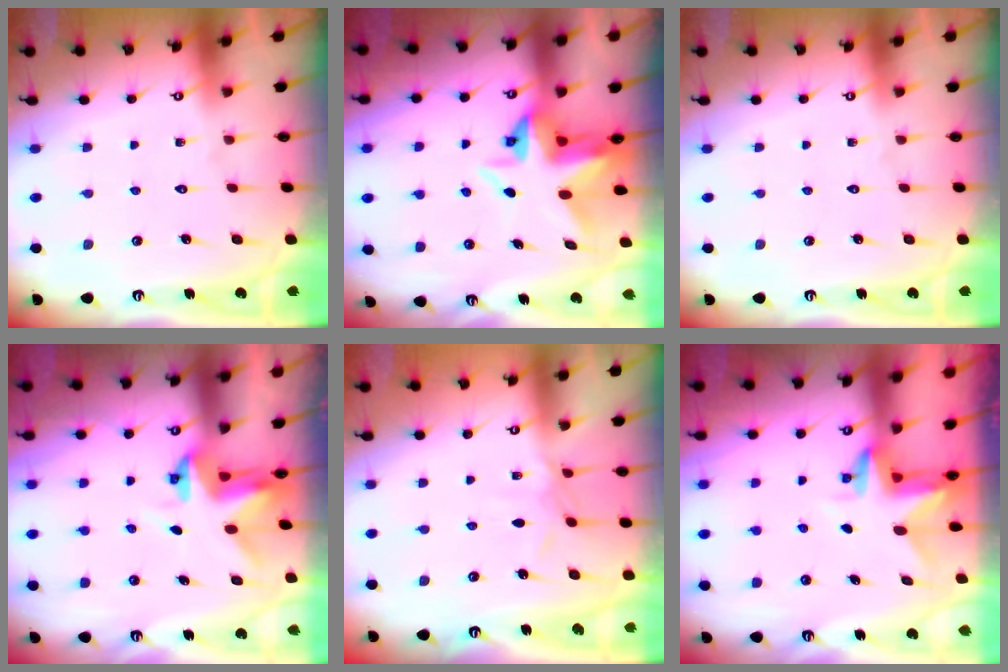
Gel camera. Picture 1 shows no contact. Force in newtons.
{"total": 6.4, "press": 6.4, "slide": 0.6}
{"total": 0.0}
{"total": 3.9, "press": 3.9, "slide": 0.1}
{"total": 3.9, "press": 3.9, "slide": 0.6}
{"total": 2.9, "press": 2.9, "slide": 0.2}